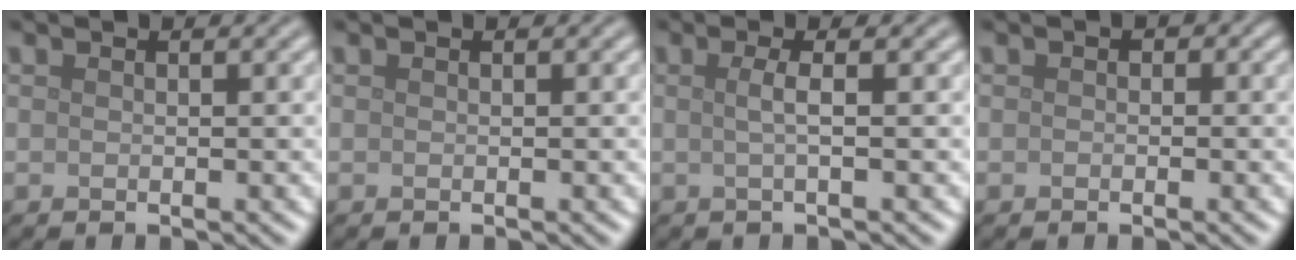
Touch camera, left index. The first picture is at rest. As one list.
[{"total": 0.0}, {"total": 1.9, "force": [0.1, 0.6, 1.8], "torque": [-0.030, 0.003, -0.005]}, {"total": 0.6, "force": [-0.1, 0.5, 0.2], "torque": [0.000, -0.005, -0.004]}]